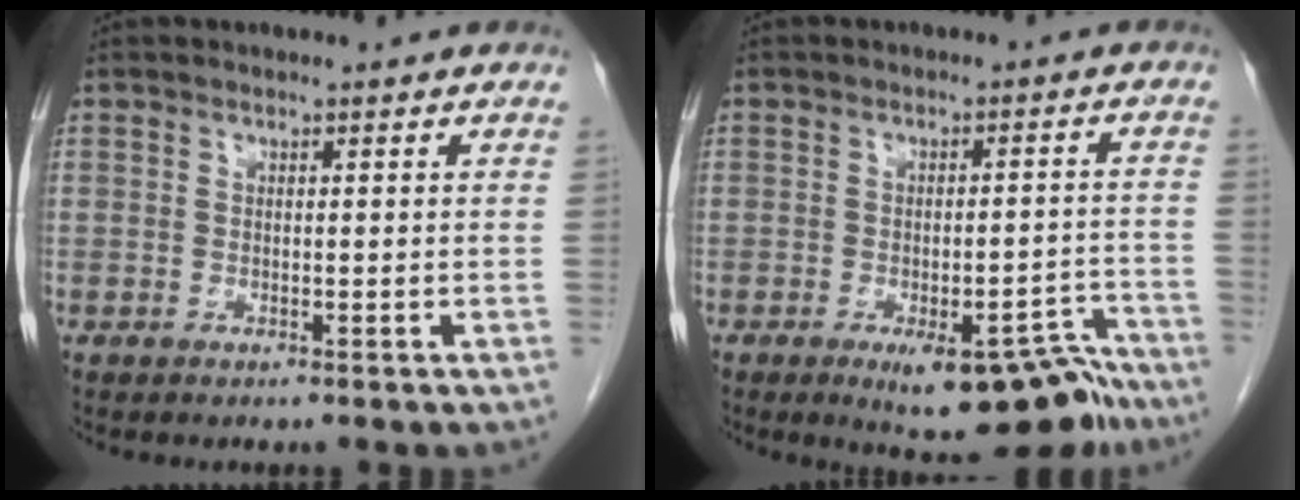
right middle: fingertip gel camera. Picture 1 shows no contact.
{"total": 12.2, "force": [-9.3, 3.6, 7.0], "torque": [-0.039, 0.019, -0.121]}